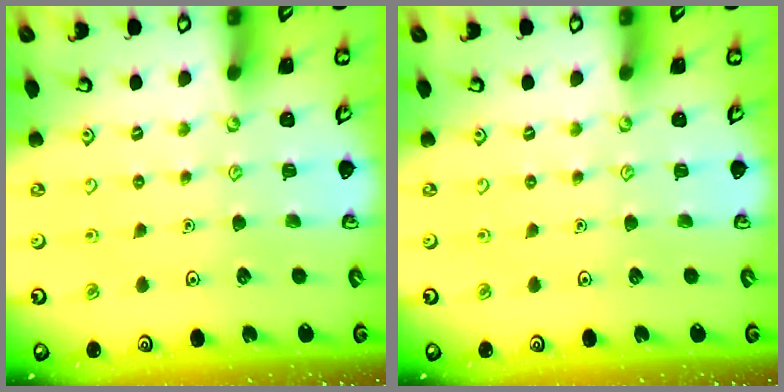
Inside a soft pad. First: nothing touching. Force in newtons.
{"total": 0.0}